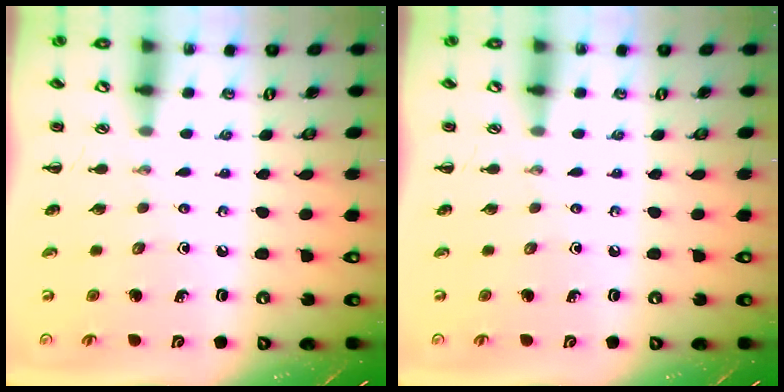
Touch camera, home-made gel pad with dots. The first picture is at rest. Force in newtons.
{"total": 0.0}